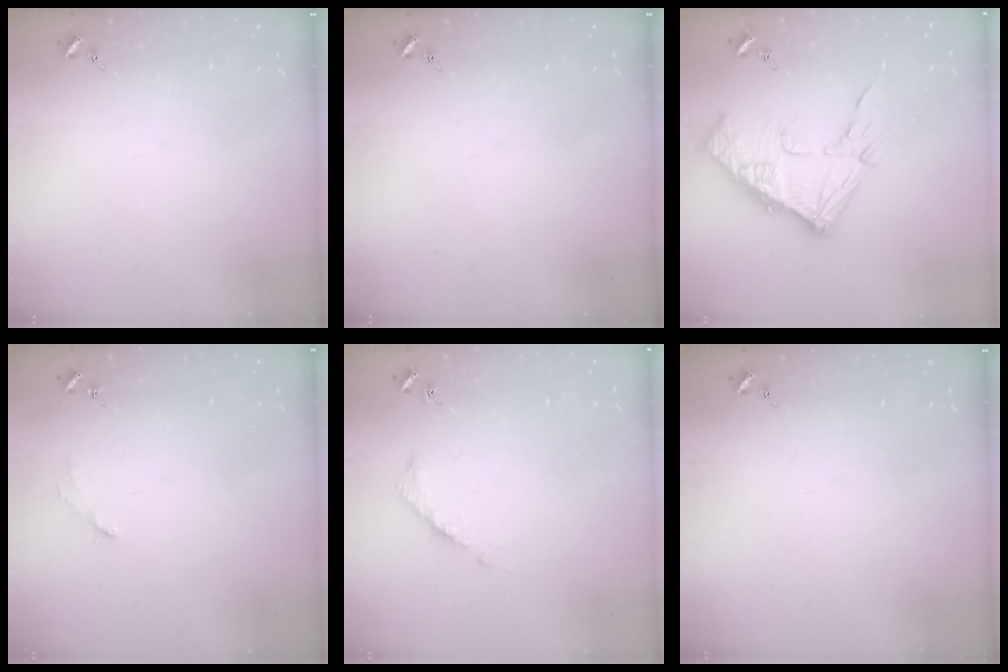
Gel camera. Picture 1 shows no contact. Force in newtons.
{"total": 0.0}
{"total": 16.7, "press": 16.6, "slide": 1.8}
{"total": 2.9, "press": 2.9, "slide": 0.4}
{"total": 4.2, "press": 4.1, "slide": 0.6}
{"total": 0.0}